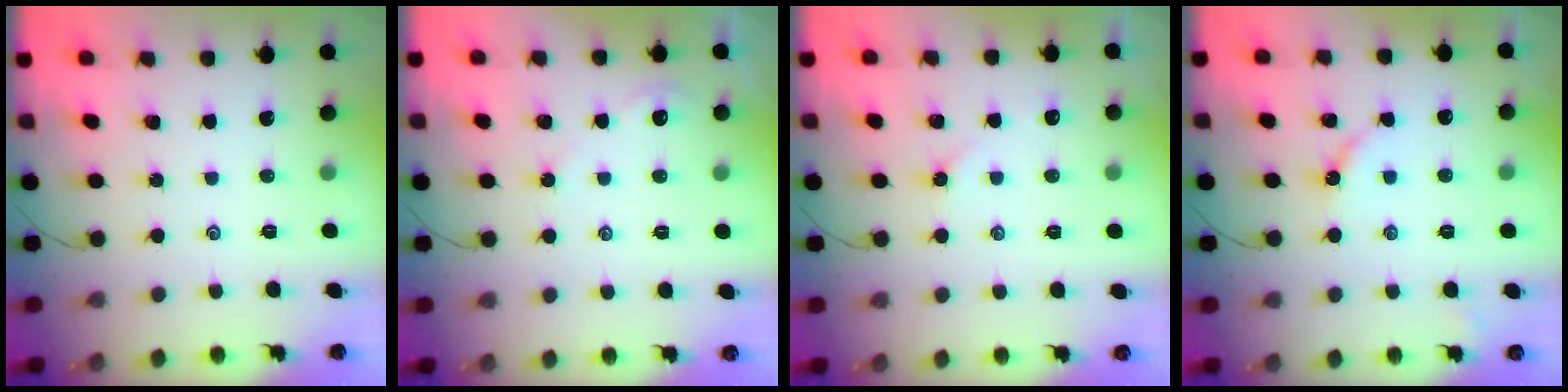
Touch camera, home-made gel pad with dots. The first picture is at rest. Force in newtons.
{"total": 1.4, "press": 1.3, "slide": 0.4}
{"total": 2.6, "press": 2.5, "slide": 0.5}
{"total": 3.7, "press": 3.7, "slide": 0.4}